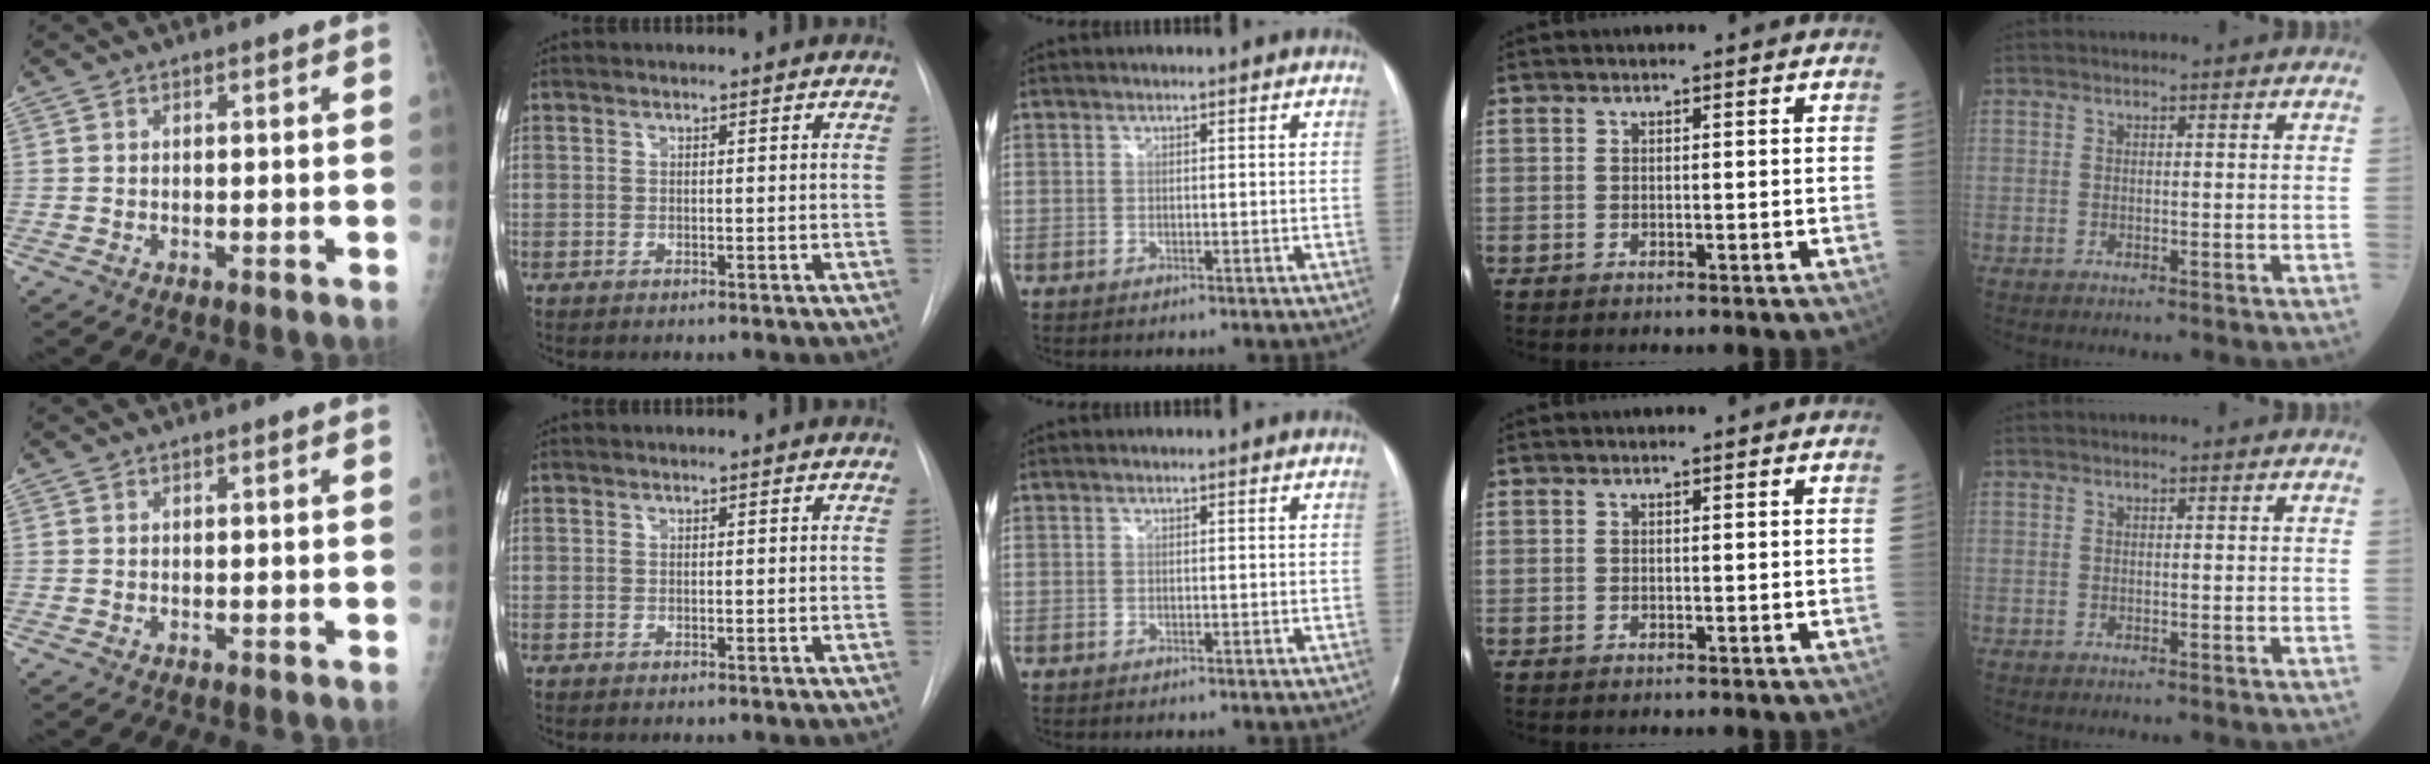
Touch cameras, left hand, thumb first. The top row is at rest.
{}